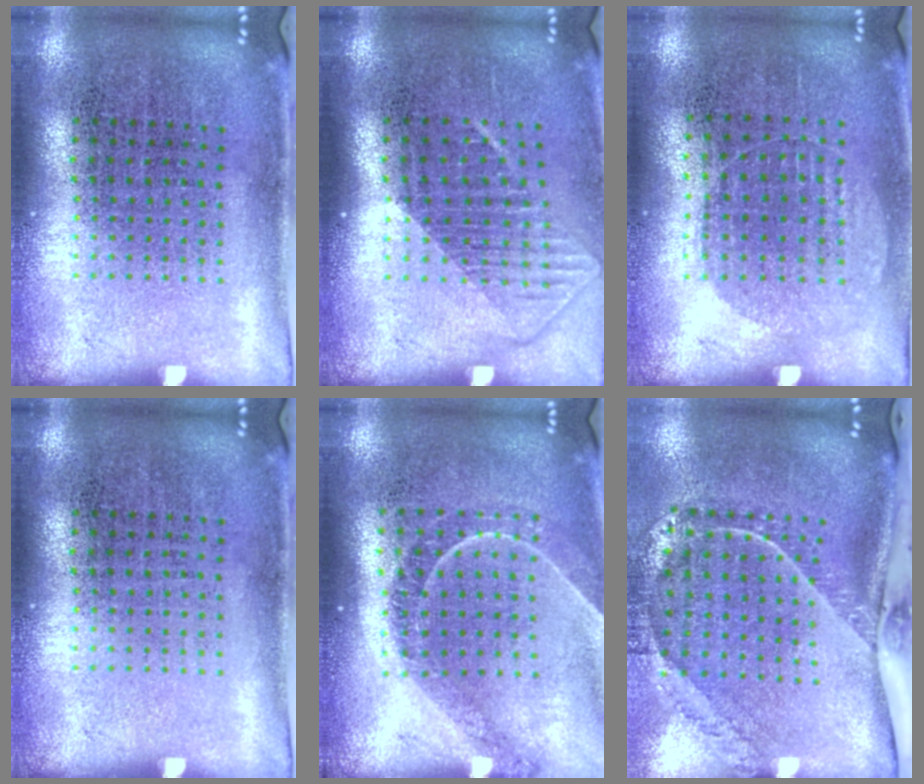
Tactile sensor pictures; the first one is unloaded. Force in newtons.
{"total": 1.3, "press": 1.1, "slide": 0.8}
{"total": 0.6, "press": 0.5, "slide": 0.3}
{"total": 0.0}
{"total": 1.2, "press": 1.2, "slide": 0.3}
{"total": 2.5, "press": 1.7, "slide": 1.8}